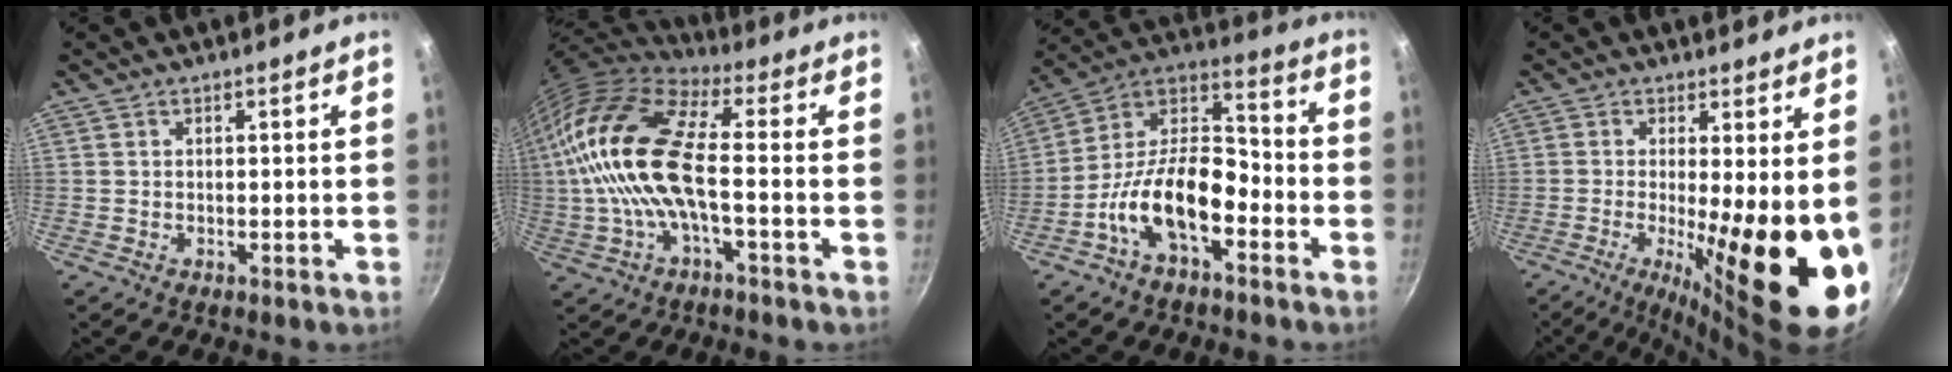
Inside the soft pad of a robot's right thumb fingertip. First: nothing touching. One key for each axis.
{"total": 18.6, "fx": -0.4, "fy": 7.4, "fz": 17.0, "tx": -0.333, "ty": 0.017, "tz": -0.018}
{"total": 16.1, "fx": -6.7, "fy": 8.2, "fz": 12.2, "tx": -0.190, "ty": 0.066, "tz": -0.140}
{"total": 16.5, "fx": -1.8, "fy": 3.7, "fz": 16.0, "tx": -0.219, "ty": -0.029, "tz": -0.021}